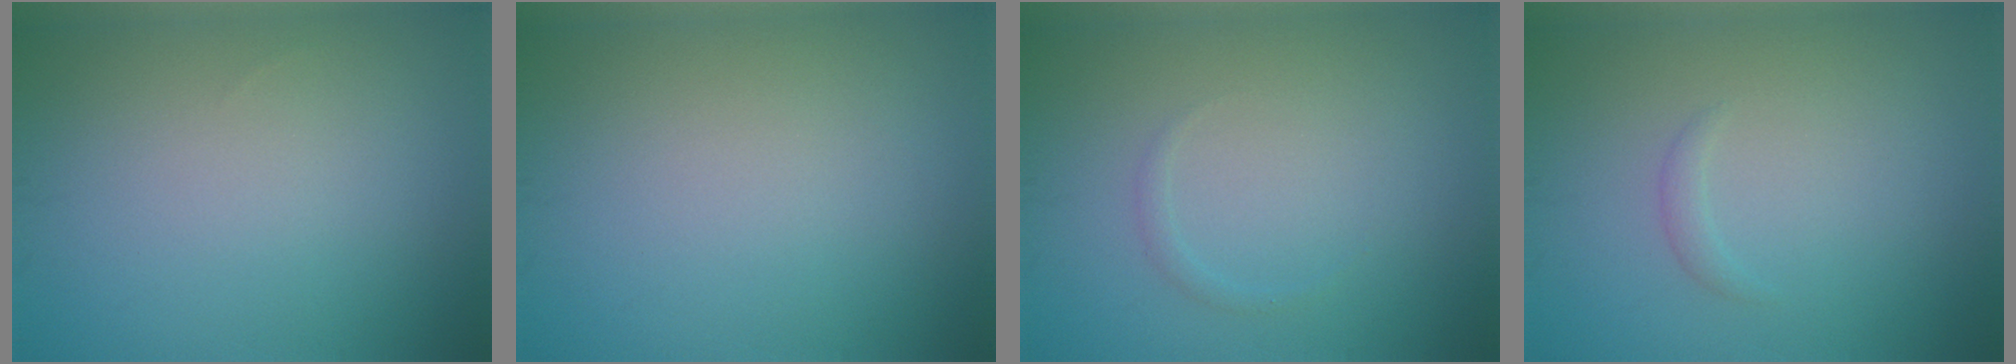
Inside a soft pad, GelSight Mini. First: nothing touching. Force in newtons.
{"total": 0.0}
{"total": 0.6, "press": 0.6, "slide": 0.1}
{"total": 0.7, "press": 0.7, "slide": 0.1}